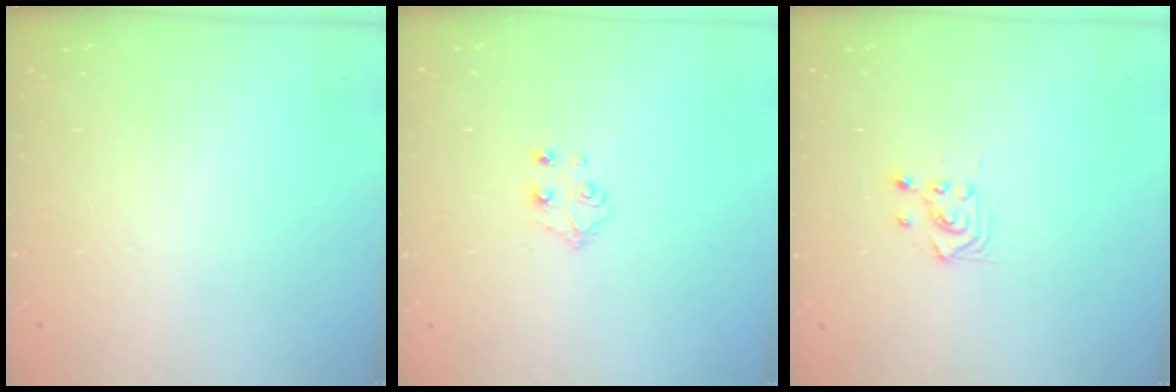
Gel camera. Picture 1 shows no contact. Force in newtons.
{"total": 4.7, "press": 4.7, "slide": 0.4}
{"total": 3.0, "press": 2.9, "slide": 0.8}